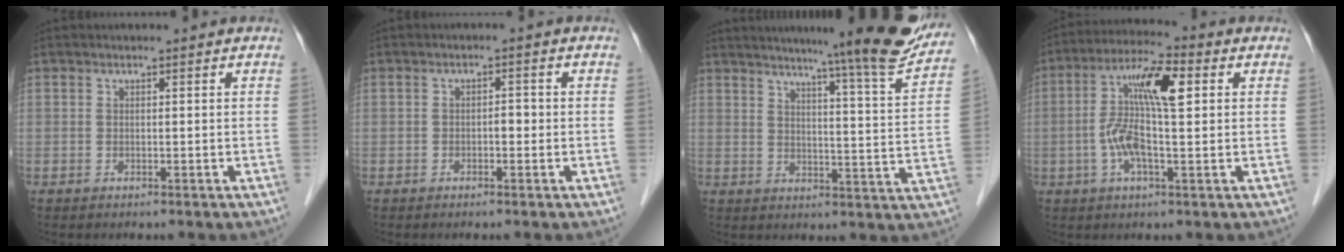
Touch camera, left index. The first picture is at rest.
{"total": 1.3, "force": [-0.3, 0.8, 1.1], "torque": [-0.015, 0.005, -0.007]}
{"total": 17.6, "force": [15.3, -0.5, 8.8], "torque": [-0.114, -0.047, 0.184]}
{"total": 10.1, "force": [1.1, 1.8, 9.9], "torque": [-0.201, 0.022, 0.013]}